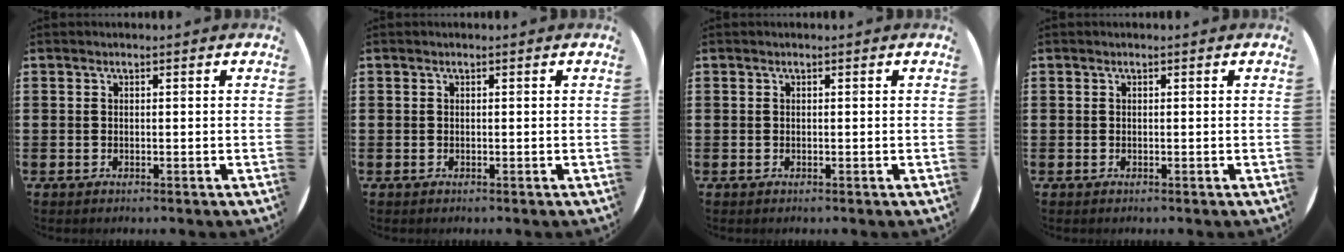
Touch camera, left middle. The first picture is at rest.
{"total": 0.0}
{"total": 0.0}
{"total": 0.0}